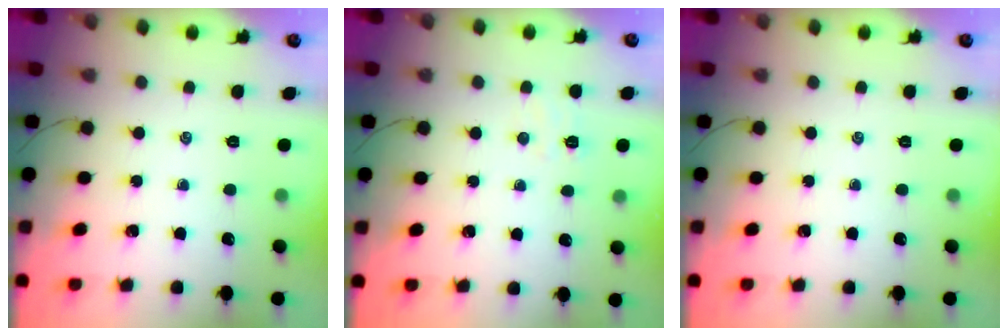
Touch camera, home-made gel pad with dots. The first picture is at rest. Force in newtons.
{"total": 5.3, "press": 5.1, "slide": 1.2}
{"total": 0.0}